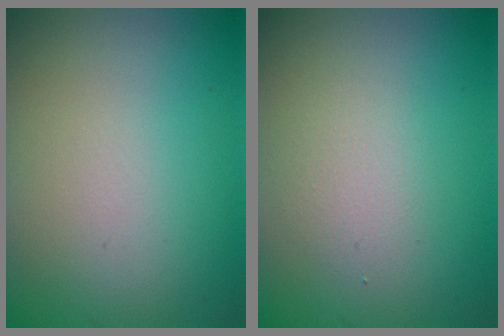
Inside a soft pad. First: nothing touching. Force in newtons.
{"total": 1.8, "press": 1.8, "slide": 0.1}